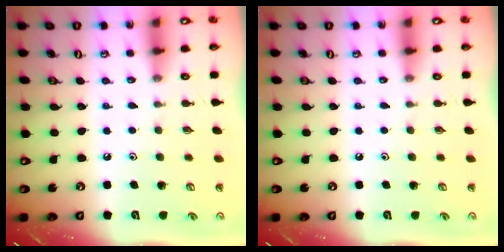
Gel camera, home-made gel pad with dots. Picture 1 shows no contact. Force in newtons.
{"total": 0.0}